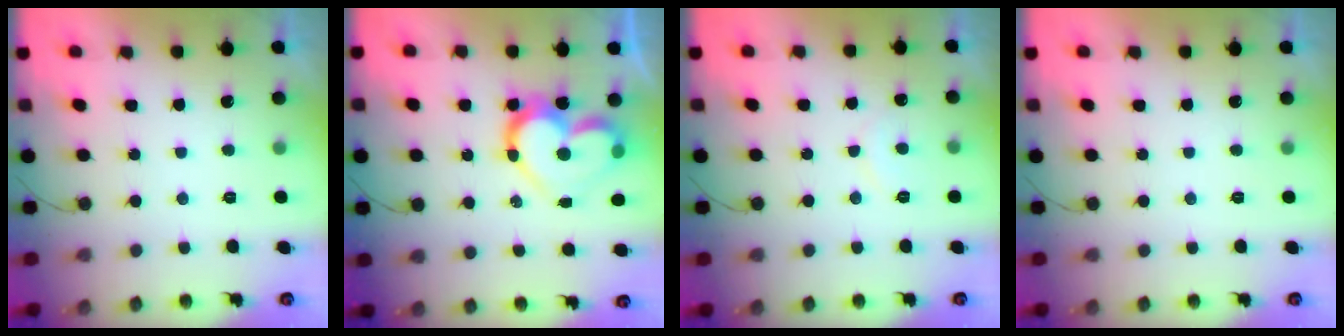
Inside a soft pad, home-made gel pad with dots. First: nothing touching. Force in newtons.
{"total": 16.0, "press": 15.9, "slide": 1.4}
{"total": 6.2, "press": 6.2, "slide": 0.5}
{"total": 0.0}